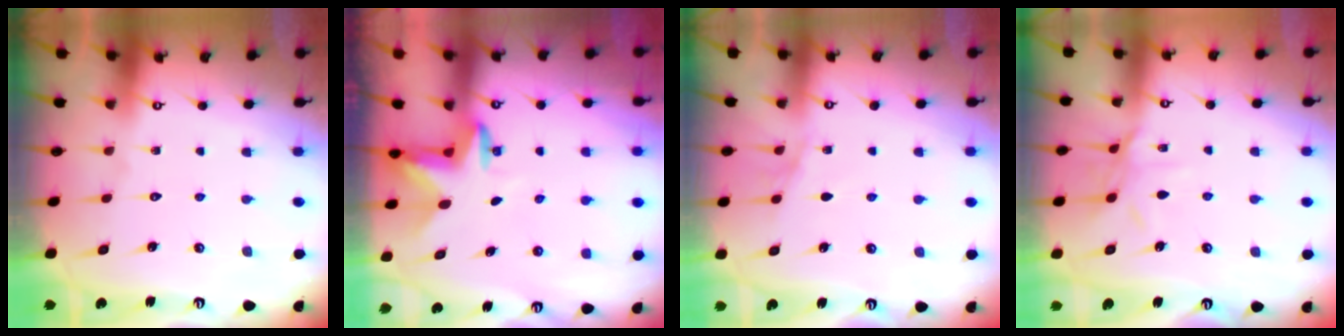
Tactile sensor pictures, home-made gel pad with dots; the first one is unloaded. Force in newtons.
{"total": 2.9, "press": 2.8, "slide": 0.7}
{"total": 6.0, "press": 5.3, "slide": 2.8}
{"total": 7.9, "press": 7.9, "slide": 0.6}